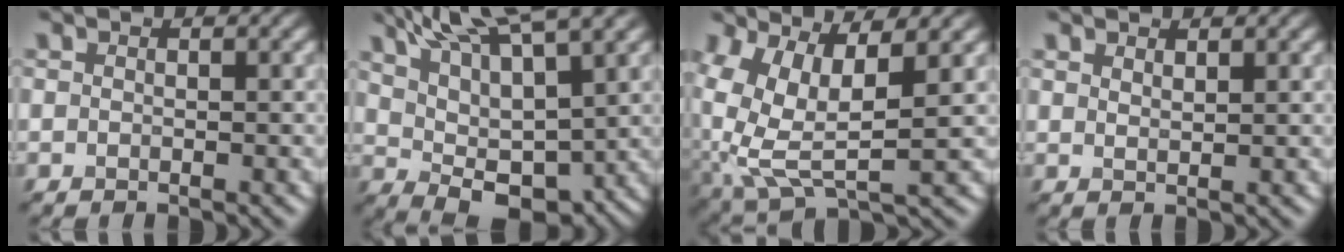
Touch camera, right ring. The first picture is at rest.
{"total": 9.7, "force": [5.5, 3.4, 7.2], "torque": [-0.134, 0.011, 0.099]}
{"total": 9.1, "force": [1.3, 4.8, 7.6], "torque": [-0.182, -0.016, 0.033]}
{"total": 1.2, "force": [1.1, 0.3, 0.4], "torque": [-0.009, -0.001, 0.021]}